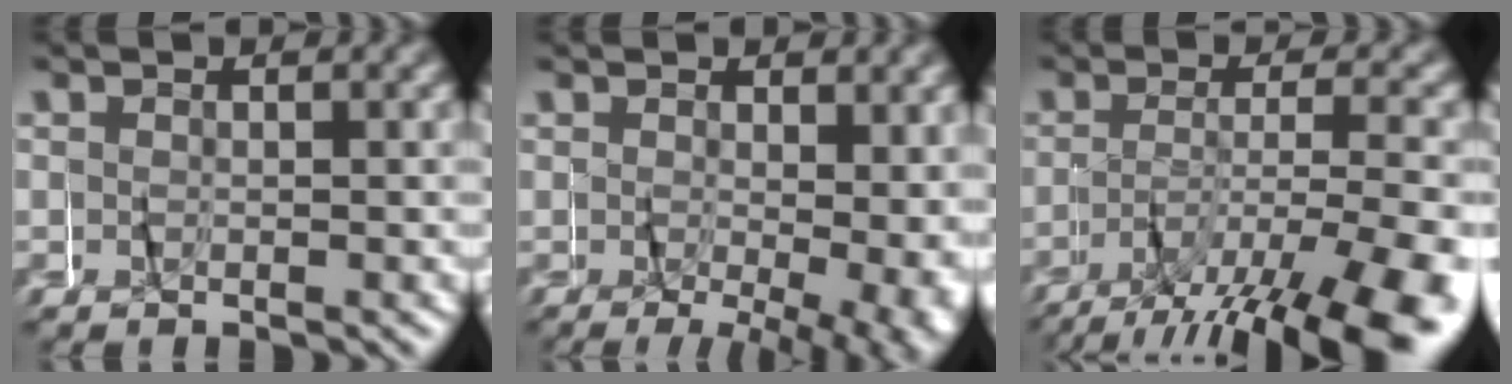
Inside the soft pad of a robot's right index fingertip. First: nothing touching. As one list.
[{"total": 6.0, "force": [-0.6, 2.0, 5.6], "torque": [-0.078, -0.015, 0.000]}, {"total": 8.7, "force": [-5.4, 1.3, 6.7], "torque": [-0.100, -0.020, -0.079]}]